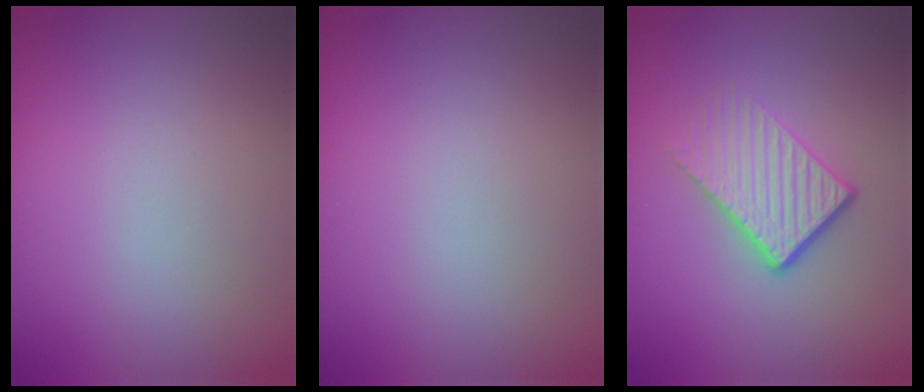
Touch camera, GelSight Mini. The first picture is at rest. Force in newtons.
{"total": 0.0}
{"total": 3.9, "press": 2.6, "slide": 3.0}